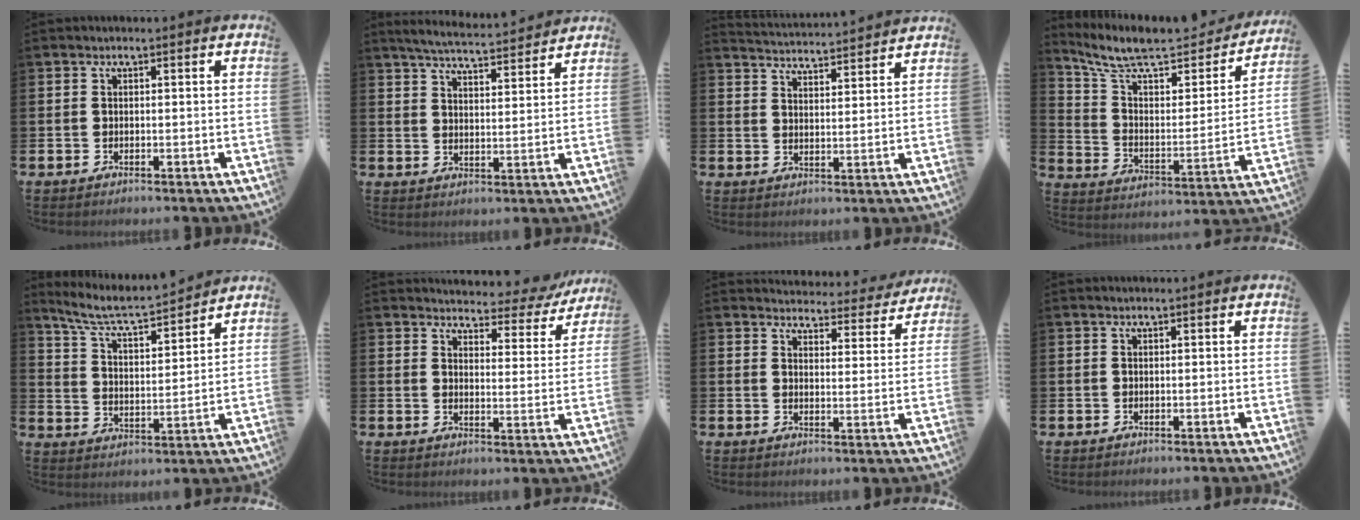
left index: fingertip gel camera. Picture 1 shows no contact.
{"total": 5.0, "force": [4.9, 0.0, 0.9], "torque": [-0.031, -0.038, 0.084]}
{"total": 4.0, "force": [4.0, -0.3, -0.2], "torque": [-0.007, -0.039, 0.068]}
{"total": 9.6, "force": [7.9, 3.0, 4.4], "torque": [-0.120, -0.058, 0.132]}
{"total": 6.9, "force": [6.4, 0.7, 2.4], "torque": [-0.078, -0.048, 0.108]}
{"total": 3.7, "force": [3.5, 1.1, 0.5], "torque": [-0.014, -0.035, 0.052]}
{"total": 3.9, "force": [3.8, 0.9, 0.2], "torque": [-0.006, -0.034, 0.060]}
{"total": 0.0}